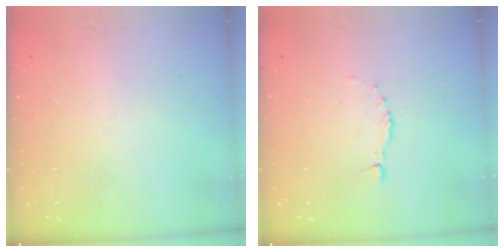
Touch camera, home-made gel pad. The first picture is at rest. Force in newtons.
{"total": 0.0}